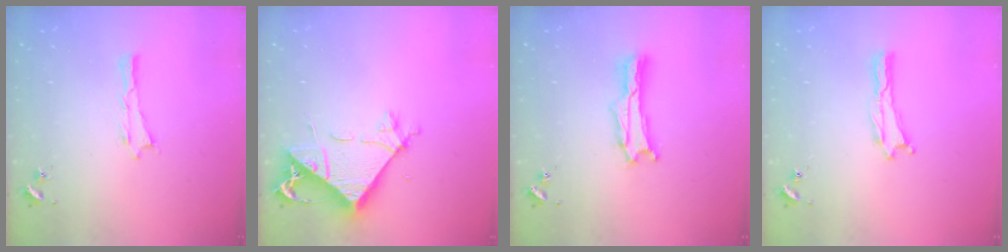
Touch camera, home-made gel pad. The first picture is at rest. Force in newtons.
{"total": 7.2, "press": 7.1, "slide": 1.2}
{"total": 1.4, "press": 1.3, "slide": 0.2}
{"total": 0.0}